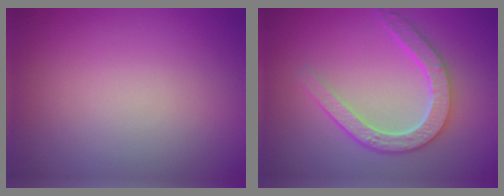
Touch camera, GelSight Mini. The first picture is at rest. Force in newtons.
{"total": 4.8, "press": 3.7, "slide": 3.0}